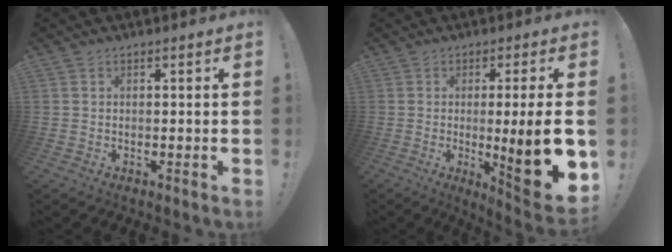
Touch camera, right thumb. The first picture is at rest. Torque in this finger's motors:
{"motor_torque": [0.09, 1.02, 0.79, 0.63, 0.09]}